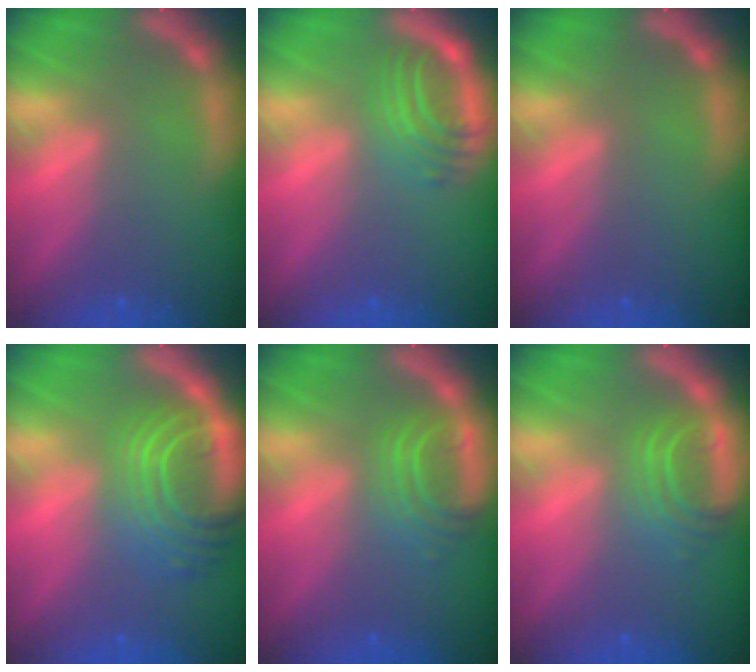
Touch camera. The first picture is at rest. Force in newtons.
{"total": 4.5}
{"total": 0.0}
{"total": 9.5}
{"total": 4.0}
{"total": 4.0}